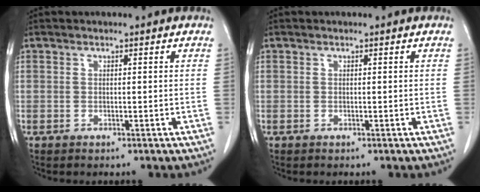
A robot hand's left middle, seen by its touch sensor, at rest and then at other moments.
{"total": 0.0}